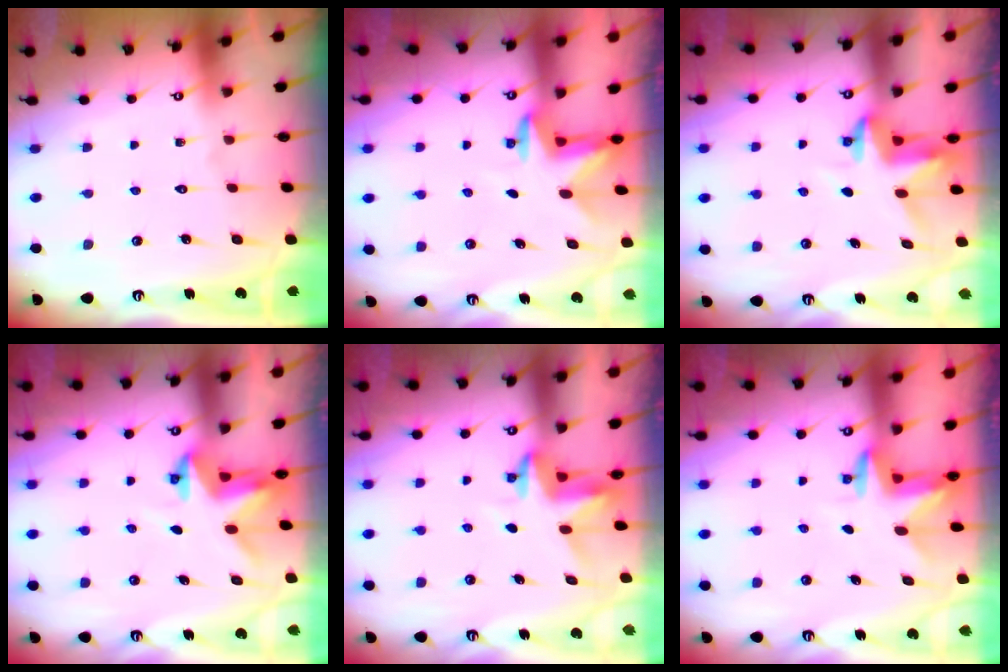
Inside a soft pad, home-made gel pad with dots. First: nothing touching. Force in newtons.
{"total": 3.0, "press": 2.9, "slide": 0.7}
{"total": 3.9, "press": 3.9, "slide": 0.3}
{"total": 3.0, "press": 3.0, "slide": 0.0}
{"total": 3.8, "press": 3.8, "slide": 0.3}
{"total": 2.6, "press": 2.6, "slide": 0.2}